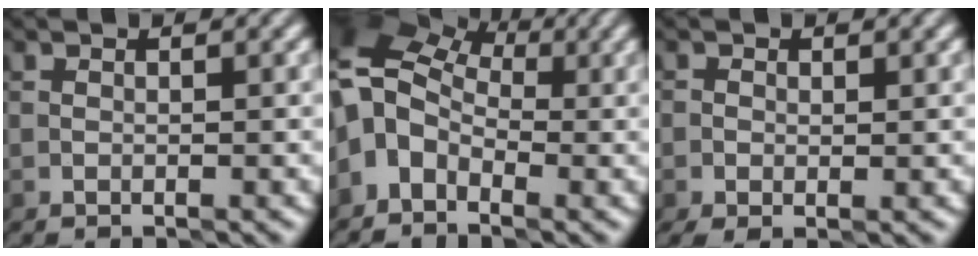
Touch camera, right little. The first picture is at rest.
{"total": 7.3, "force": [-0.2, 5.2, 5.0], "torque": [-0.105, 0.021, -0.024]}
{"total": 1.7, "force": [-0.3, 1.0, 1.4], "torque": [-0.026, -0.001, -0.002]}